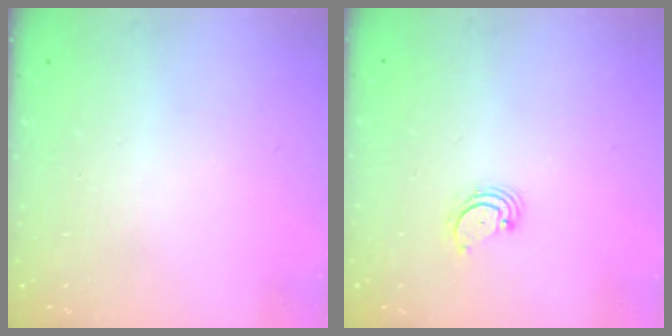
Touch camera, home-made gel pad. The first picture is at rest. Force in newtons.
{"total": 2.7, "press": 2.7, "slide": 0.3}